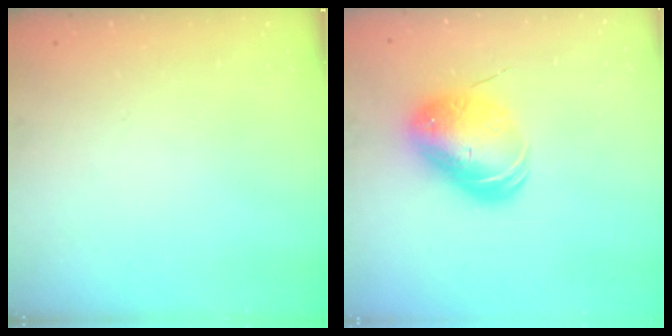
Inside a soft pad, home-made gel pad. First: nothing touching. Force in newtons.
{"total": 12.1, "press": 11.9, "slide": 2.2}